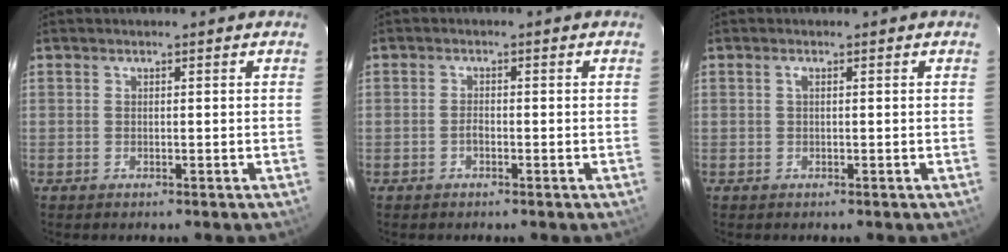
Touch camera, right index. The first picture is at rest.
{"total": 1.1, "force": [-0.6, 0.5, 0.7], "torque": [-0.014, 0.003, -0.012]}
{"total": 0.7, "force": [0.2, 0.1, 0.6], "torque": [-0.014, 0.003, 0.001]}